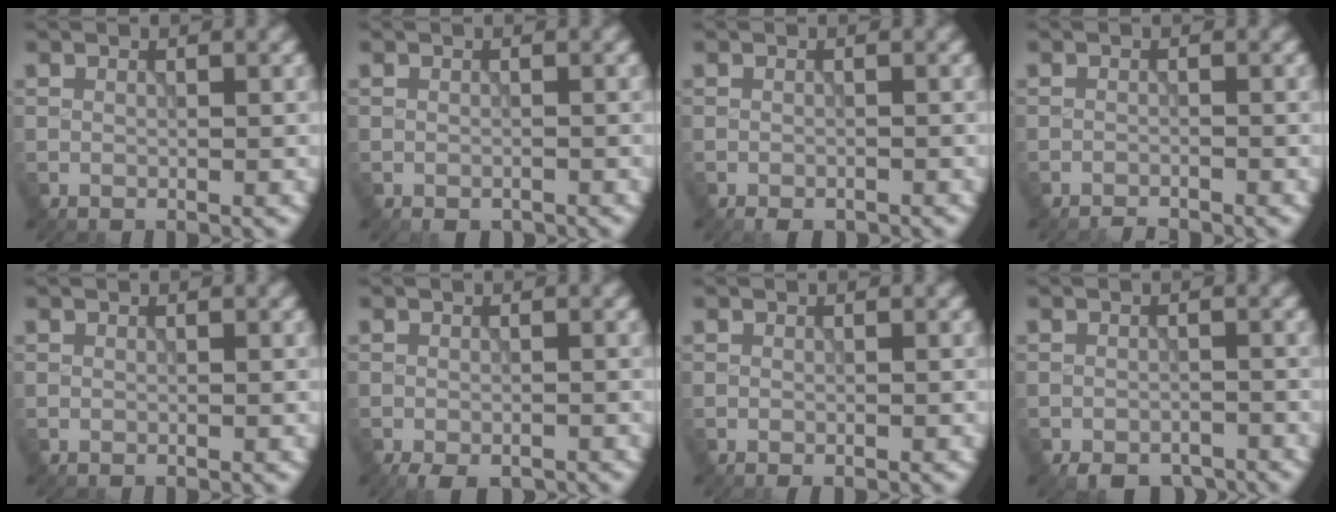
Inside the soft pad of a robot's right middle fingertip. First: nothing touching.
{"total": 1.0, "force": [-0.8, 0.4, 0.3], "torque": [-0.004, -0.005, -0.013]}
{"total": 1.5, "force": [-1.2, 0.5, 0.5], "torque": [-0.005, -0.003, -0.019]}
{"total": 1.2, "force": [-1.2, 0.1, 0.2], "torque": [0.000, -0.002, -0.025]}
{"total": 0.0}
{"total": 2.7, "force": [-2.1, 0.9, 1.4], "torque": [-0.021, -0.007, -0.033]}
{"total": 0.7, "force": [-0.5, 0.2, 0.4], "torque": [-0.005, -0.004, -0.006]}
{"total": 3.6, "force": [-3.0, 1.5, 1.3], "torque": [-0.015, -0.008, -0.049]}